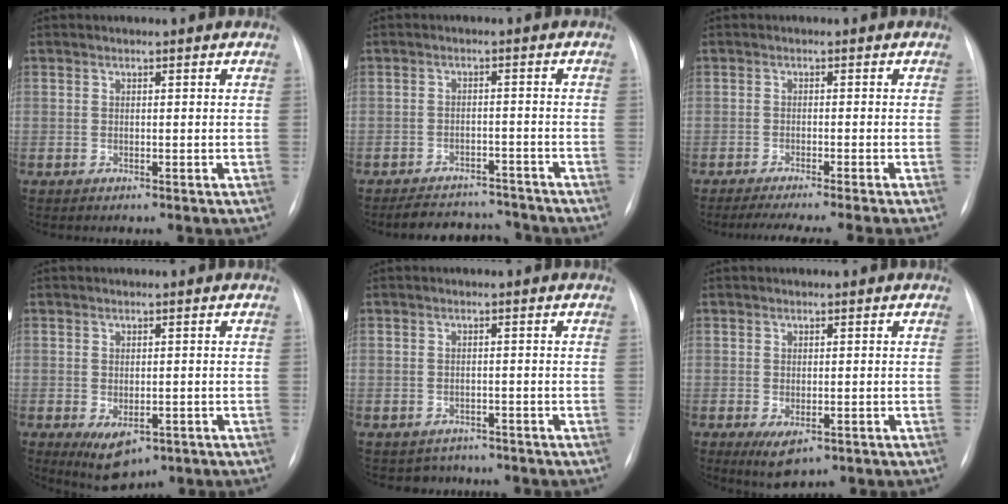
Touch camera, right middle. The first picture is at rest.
{"total": 8.7, "force": [-8.3, 2.4, 1.4], "torque": [-0.013, 0.009, -0.112]}
{"total": 10.0, "force": [-8.6, -1.3, 5.1], "torque": [-0.049, -0.019, -0.122]}
{"total": 5.1, "force": [-2.1, 2.7, 3.7], "torque": [-0.060, -0.009, -0.016]}
{"total": 2.7, "force": [-2.3, 1.4, -0.5], "torque": [0.003, 0.007, -0.032]}
{"total": 3.6, "force": [-1.5, 1.6, 2.9], "torque": [-0.048, -0.009, -0.012]}